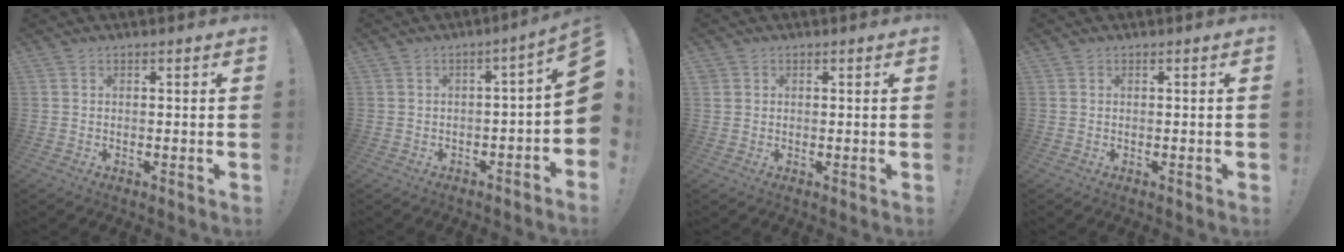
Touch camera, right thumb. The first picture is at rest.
{"total": 6.3, "force": [-0.6, 0.5, 6.2], "torque": [-0.082, -0.007, -0.009]}
{"total": 1.3, "force": [0.8, 1.0, 0.2], "torque": [-0.009, 0.003, 0.017]}
{"total": 0.5, "force": [-0.3, -0.4, 0.1], "torque": [-0.007, 0.001, -0.004]}